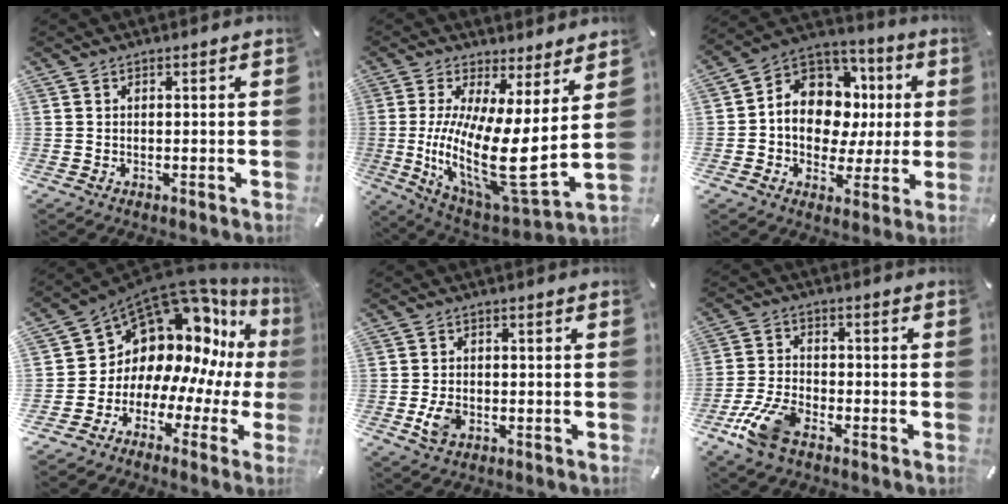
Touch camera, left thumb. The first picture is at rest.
{"total": 18.7, "force": [0.7, 5.0, 18.0], "torque": [-0.352, -0.053, 0.018]}
{"total": 13.1, "force": [1.8, 11.3, 6.3], "torque": [-0.111, -0.019, 0.043]}
{"total": 13.6, "force": [7.0, 9.8, 6.3], "torque": [-0.116, -0.100, 0.132]}
{"total": 4.7, "force": [-1.3, 3.3, 3.1], "torque": [-0.063, -0.003, -0.027]}
{"total": 10.0, "force": [-5.5, 5.4, 6.3], "torque": [-0.136, 0.019, -0.101]}